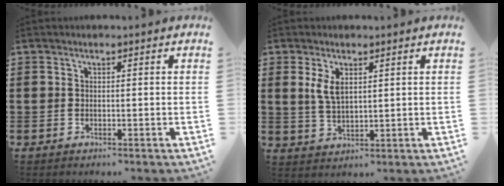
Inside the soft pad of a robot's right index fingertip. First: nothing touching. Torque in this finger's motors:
{"motor_torque": [1.00, 1.14, 0.40, 0.14]}